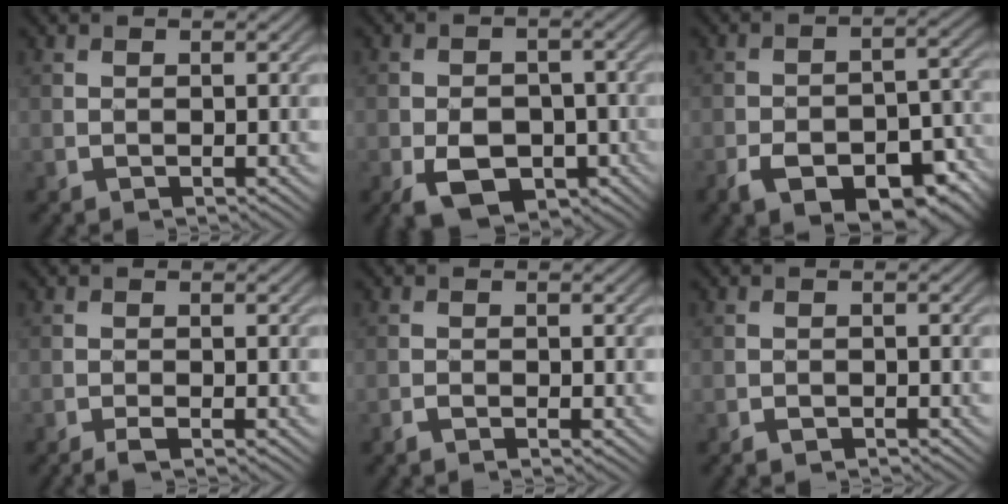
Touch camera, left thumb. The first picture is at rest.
{"total": 8.0, "force": [-3.5, 5.1, 5.0], "torque": [-0.086, -0.019, -0.058]}
{"total": 11.9, "force": [-7.1, 5.5, 7.8], "torque": [-0.118, -0.011, -0.108]}
{"total": 1.6, "force": [-1.0, 0.2, 1.2], "torque": [-0.022, 0.002, -0.024]}
{"total": 1.2, "force": [-0.8, 0.2, 0.9], "torque": [-0.017, -0.001, -0.016]}
{"total": 1.1, "force": [-0.9, 0.5, 0.5], "torque": [-0.009, -0.002, -0.017]}